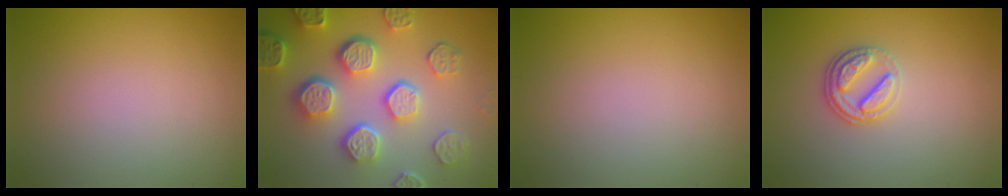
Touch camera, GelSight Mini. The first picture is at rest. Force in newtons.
{"total": 7.7, "press": 6.0, "slide": 4.9}
{"total": 0.0}
{"total": 2.8, "press": 2.6, "slide": 1.1}